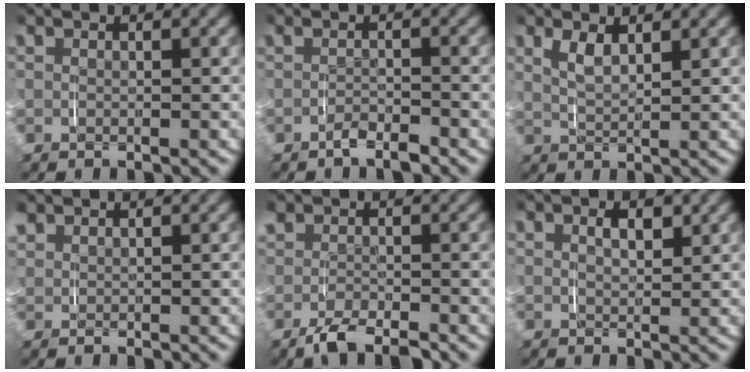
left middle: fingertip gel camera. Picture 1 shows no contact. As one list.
[{"total": 1.6, "force": [-1.3, 0.1, 0.9], "torque": [-0.015, 0.004, -0.026]}, {"total": 2.1, "force": [1.1, 0.6, 1.6], "torque": [-0.033, -0.003, 0.025]}, {"total": 1.1, "force": [1.0, 0.4, 0.2], "torque": [-0.010, 0.005, 0.023]}, {"total": 2.5, "force": [-1.6, 1.0, 1.6], "torque": [-0.034, -0.003, -0.026]}, {"total": 1.7, "force": [0.9, 0.7, 1.4], "torque": [-0.015, -0.002, 0.017]}]